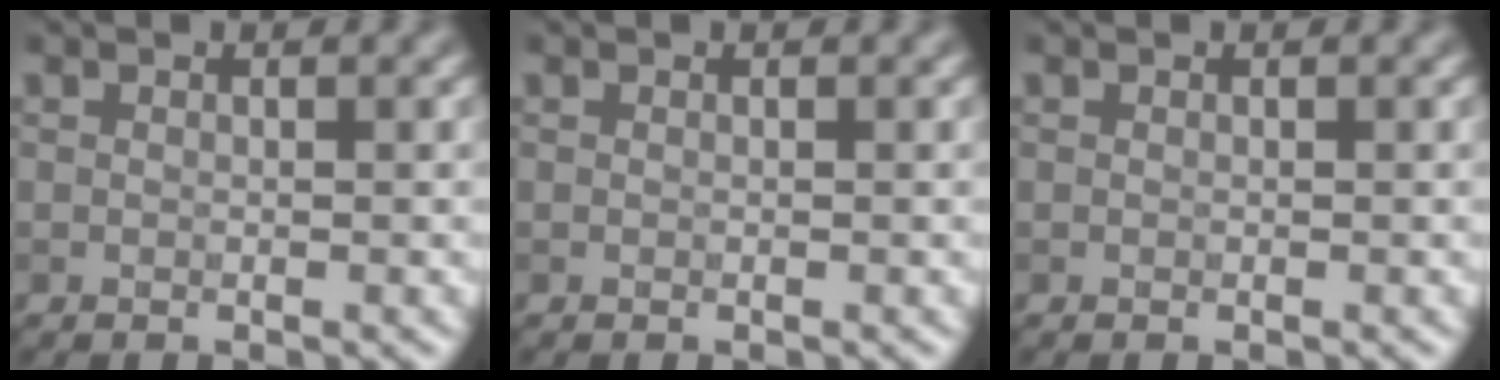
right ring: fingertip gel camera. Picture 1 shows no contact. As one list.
[{"total": 0.0}, {"total": 0.0}]